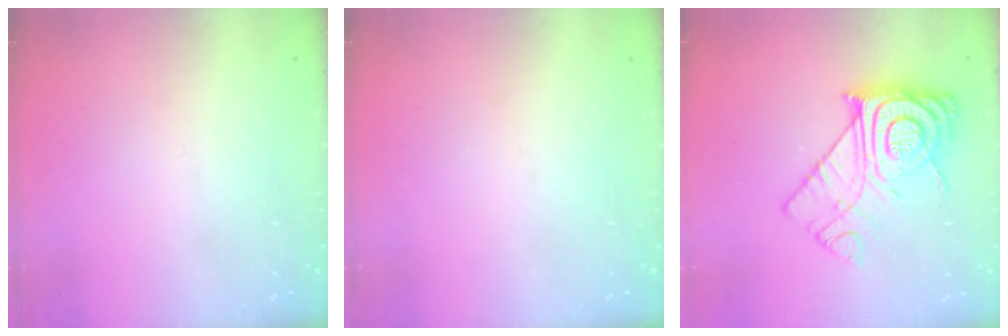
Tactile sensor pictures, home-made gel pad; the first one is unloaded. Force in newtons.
{"total": 0.0}
{"total": 16.4, "press": 16.3, "slide": 1.7}